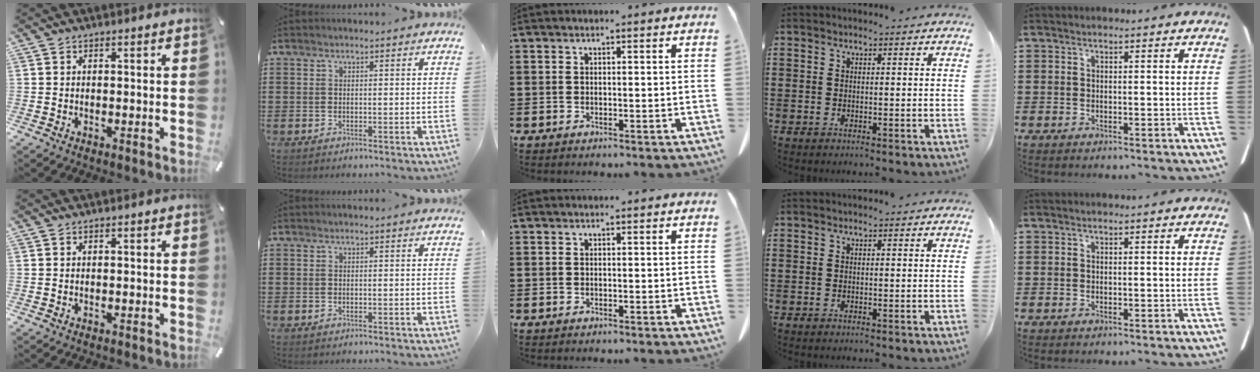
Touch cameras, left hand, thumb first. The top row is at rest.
{}